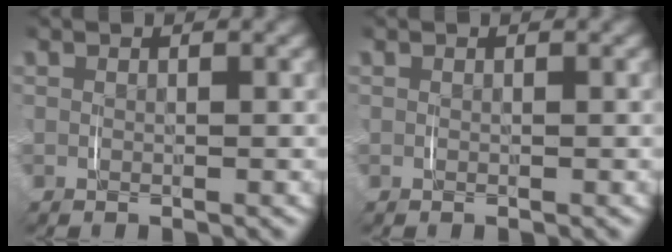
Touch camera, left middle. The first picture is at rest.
{"total": 0.0}